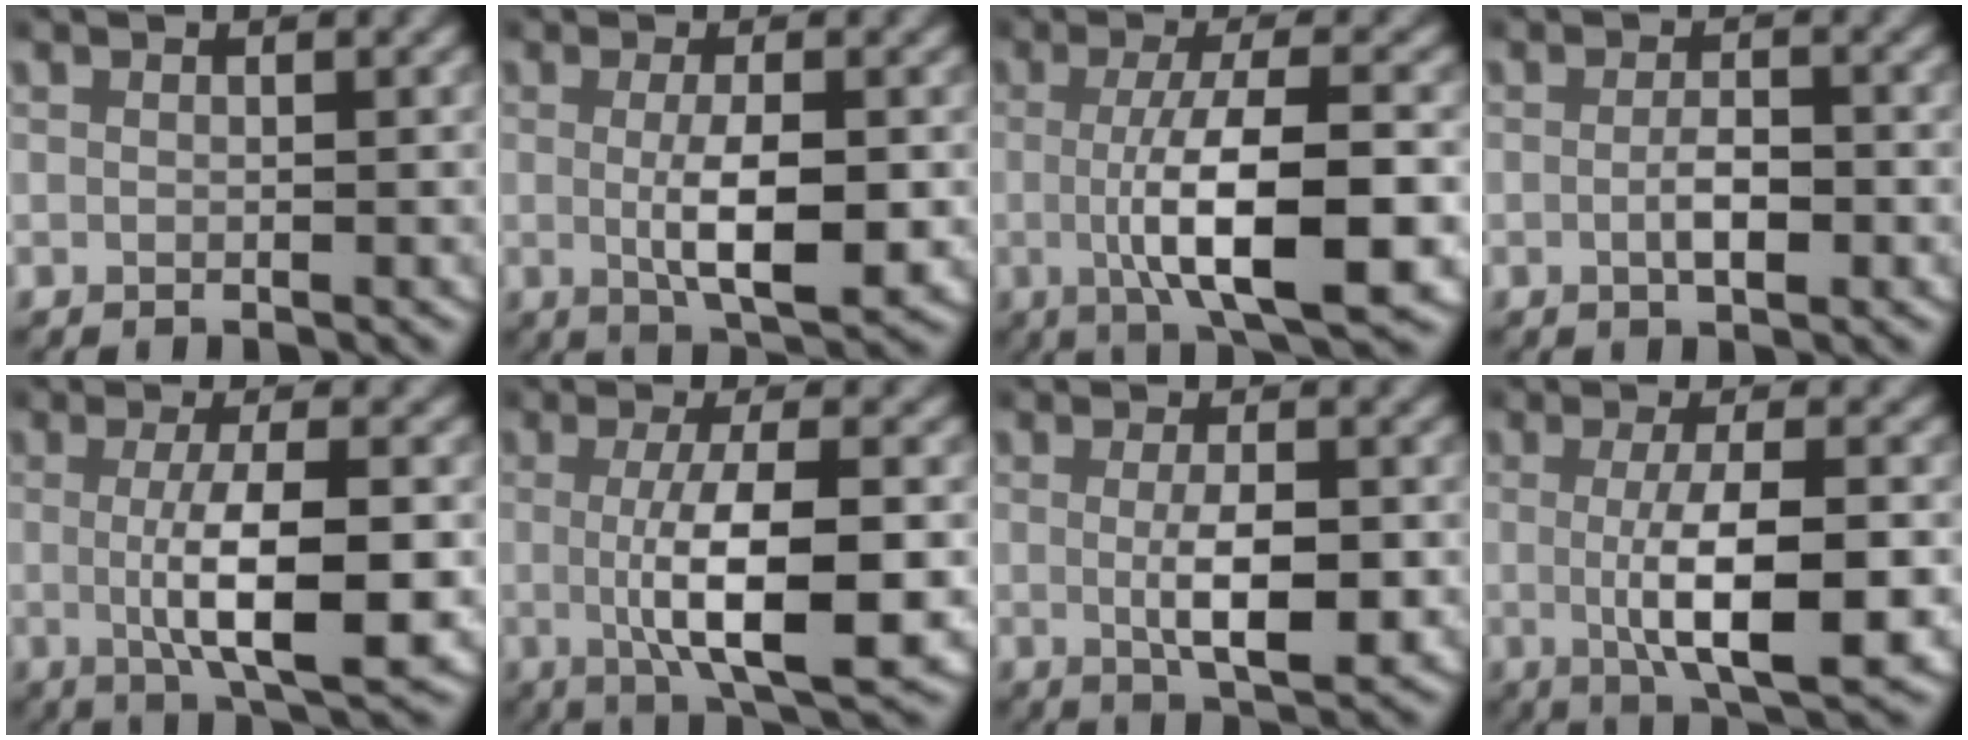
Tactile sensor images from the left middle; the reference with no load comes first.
{"total": 5.3, "force": [-0.5, 1.6, 5.0], "torque": [-0.083, -0.011, -0.005]}
{"total": 8.2, "force": [-1.4, 2.1, 7.8], "torque": [-0.121, -0.007, -0.019]}
{"total": 2.2, "force": [-0.7, 0.9, 1.9], "torque": [-0.032, -0.003, -0.012]}
{"total": 6.6, "force": [-0.7, 1.5, 6.4], "torque": [-0.104, -0.008, -0.009]}
{"total": 7.5, "force": [-0.8, 1.9, 7.2], "torque": [-0.114, -0.009, -0.009]}
{"total": 4.6, "force": [-0.5, 1.5, 4.4], "torque": [-0.071, -0.011, -0.005]}
{"total": 7.0, "force": [-0.9, 1.9, 6.7], "torque": [-0.107, -0.009, -0.011]}